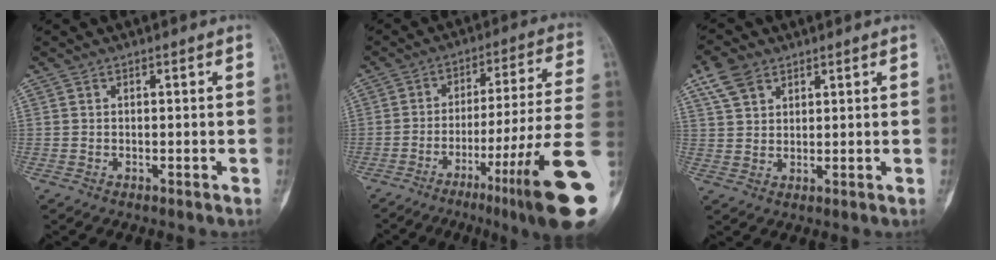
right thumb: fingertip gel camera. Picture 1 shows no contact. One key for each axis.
{"total": 21.8, "fx": -9.4, "fy": 1.4, "fz": 19.6, "tx": -0.241, "ty": 0.039, "tz": -0.137}
{"total": 6.2, "fx": 3.6, "fy": 3.9, "fz": 3.1, "tx": -0.049, "ty": -0.004, "tz": 0.074}